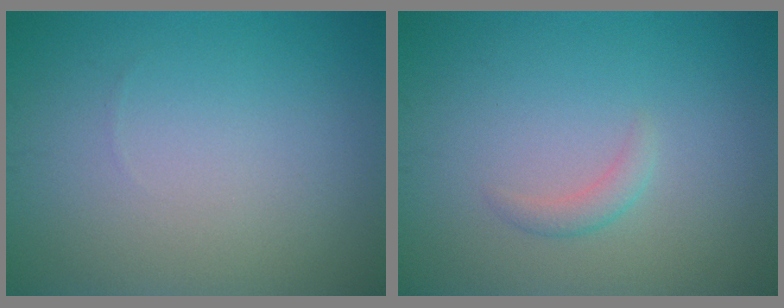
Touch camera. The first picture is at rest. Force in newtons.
{"total": 1.2, "press": 1.2, "slide": 0.0}